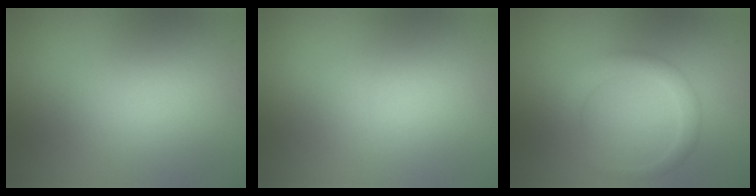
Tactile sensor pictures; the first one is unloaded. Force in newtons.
{"total": 0.0}
{"total": 2.5, "press": 2.5, "slide": 0.1}